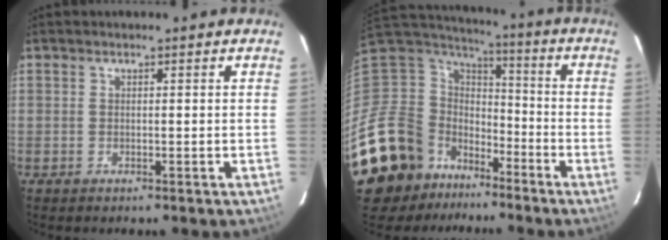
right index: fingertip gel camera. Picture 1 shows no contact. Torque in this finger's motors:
{"motor_torque": [0.18, -0.46, -0.11, -0.21]}